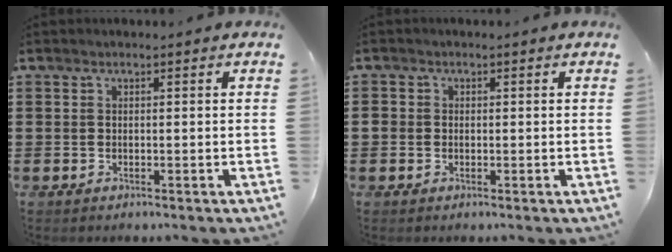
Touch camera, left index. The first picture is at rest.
{"total": 1.1, "force": [-0.2, 1.0, 0.3], "torque": [-0.008, 0.005, -0.005]}